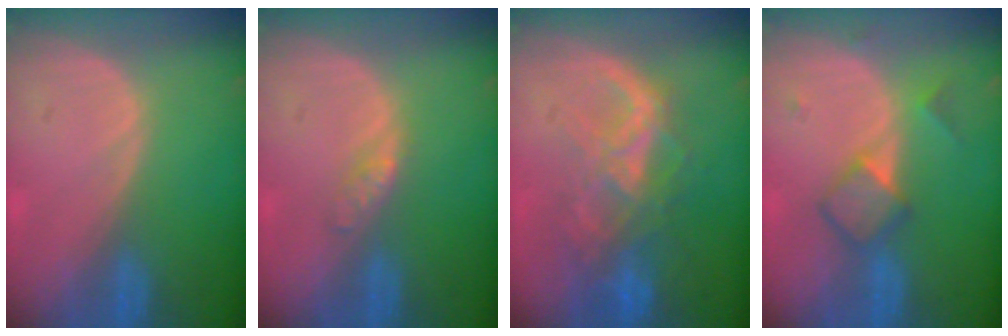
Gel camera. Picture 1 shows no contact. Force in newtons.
{"total": 2.0, "press": 2.0, "slide": 0.1}
{"total": 8.9, "press": 7.5, "slide": 4.7}
{"total": 4.8, "press": 4.6, "slide": 1.3}